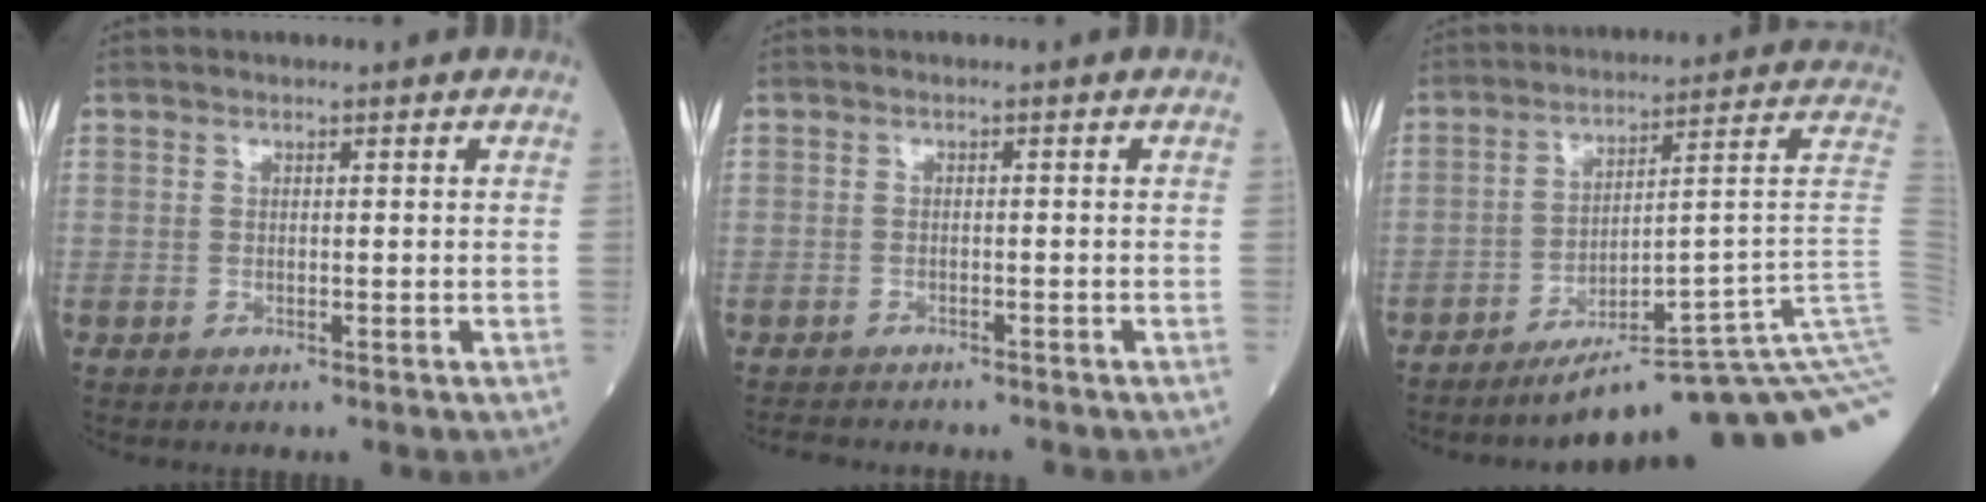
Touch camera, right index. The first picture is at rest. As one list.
[{"total": 5.2, "force": [-4.6, 1.9, 1.4], "torque": [-0.021, -0.005, -0.066]}, {"total": 21.3, "force": [-13.4, -1.4, 16.5], "torque": [-0.101, 0.045, -0.189]}]